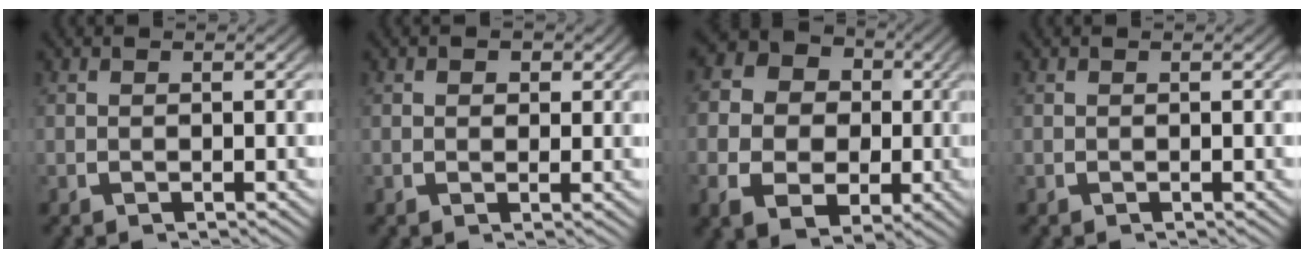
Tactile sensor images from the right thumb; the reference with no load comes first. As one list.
[{"total": 1.4, "force": [0.5, 1.2, 0.5], "torque": [-0.002, -0.012, 0.011]}, {"total": 14.8, "force": [1.5, 12.1, 8.4], "torque": [-0.174, -0.020, 0.018]}, {"total": 0.0}]